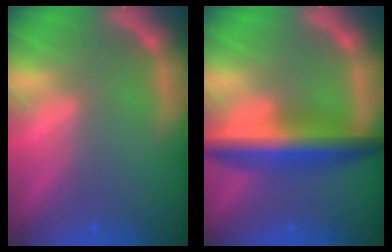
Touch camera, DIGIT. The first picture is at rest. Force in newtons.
{"total": 7.0}